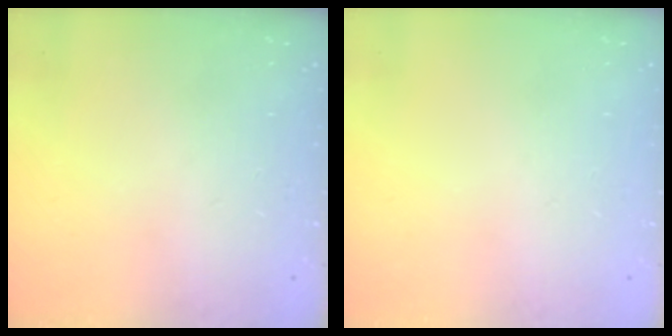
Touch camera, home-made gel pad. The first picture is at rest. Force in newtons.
{"total": 0.0}